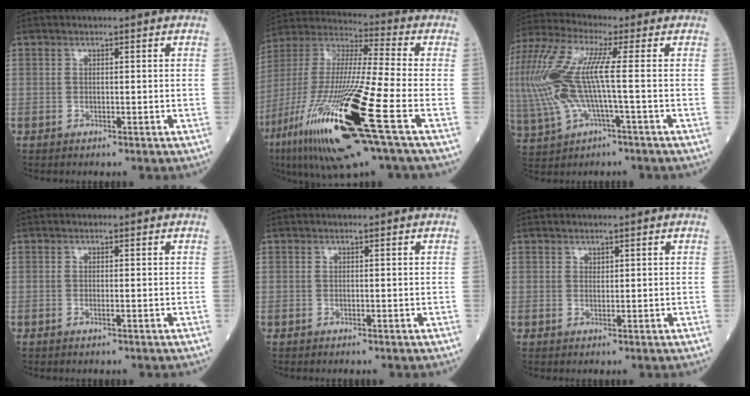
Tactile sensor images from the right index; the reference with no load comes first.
{"total": 25.9, "force": [-10.5, 1.8, 23.6], "torque": [-0.487, -0.062, -0.195]}
{"total": 16.1, "force": [0.5, 3.4, 15.7], "torque": [-0.382, 0.021, 0.007]}
{"total": 0.8, "force": [-0.2, -0.1, 0.7], "torque": [-0.018, -0.002, -0.004]}
{"total": 0.0}
{"total": 0.7, "force": [0.6, 0.4, 0.1], "torque": [0.003, -0.002, 0.007]}